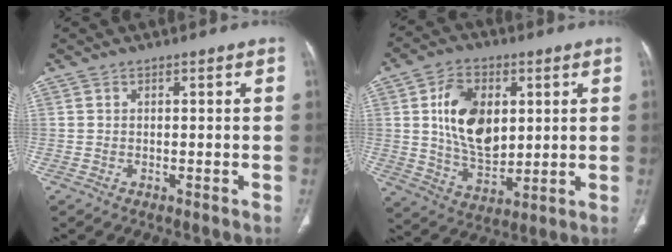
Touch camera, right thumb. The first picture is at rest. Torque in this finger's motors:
{"motor_torque": [1.68, 2.49, 1.50, 0.24, 0.40]}